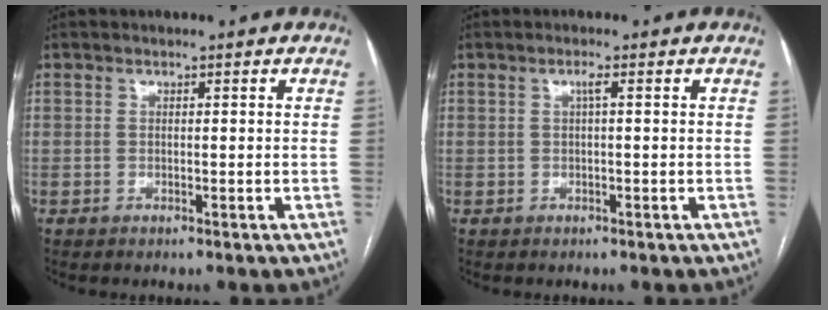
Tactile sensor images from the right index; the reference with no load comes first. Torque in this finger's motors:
{"motor_torque": [0.11, 0.16, 0.00, 0.03]}